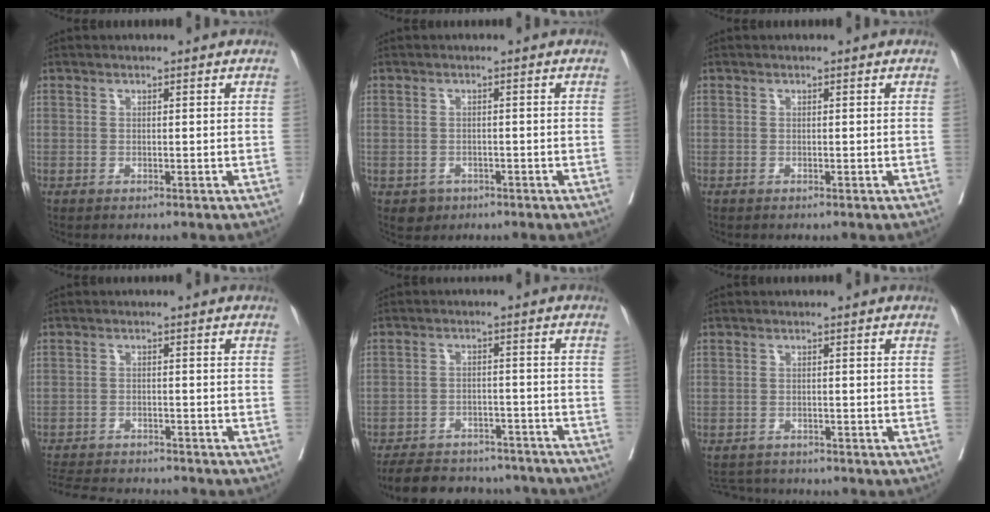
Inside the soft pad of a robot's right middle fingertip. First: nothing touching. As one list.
[{"total": 2.3, "force": [-1.3, 1.9, 0.4], "torque": [-0.003, 0.005, -0.016]}, {"total": 1.1, "force": [-1.0, 0.5, 0.0], "torque": [-0.004, -0.001, -0.017]}, {"total": 11.9, "force": [-11.0, 2.3, 3.9], "torque": [-0.076, -0.004, -0.156]}, {"total": 17.5, "force": [-15.7, 5.6, 5.2], "torque": [-0.109, 0.006, -0.208]}, {"total": 3.8, "force": [-3.7, 0.9, 0.0], "torque": [0.004, -0.009, -0.059]}]